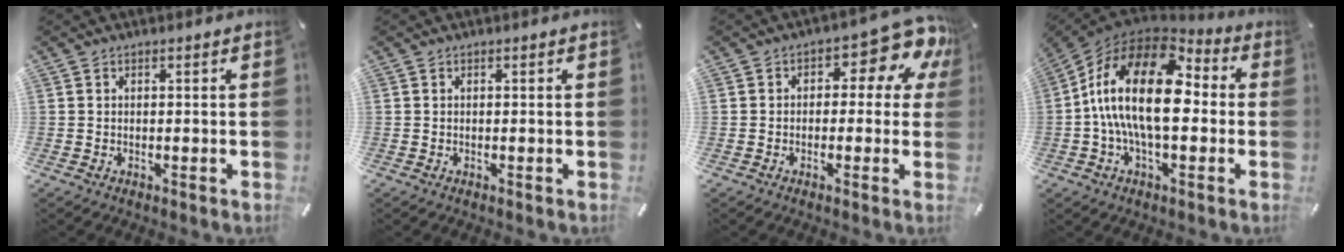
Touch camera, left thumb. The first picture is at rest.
{"total": 0.0}
{"total": 10.5, "force": [4.3, 5.1, 8.0], "torque": [-0.099, -0.036, 0.072]}
{"total": 20.9, "force": [0.1, 11.0, 17.7], "torque": [-0.339, 0.010, 0.001]}